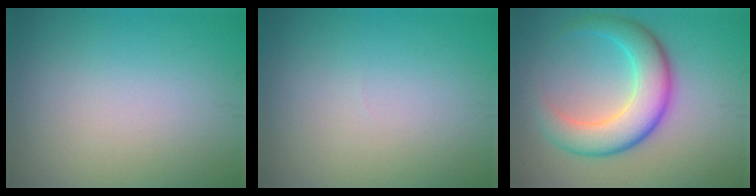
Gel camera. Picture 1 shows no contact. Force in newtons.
{"total": 0.0}
{"total": 6.7, "press": 6.7, "slide": 0.0}